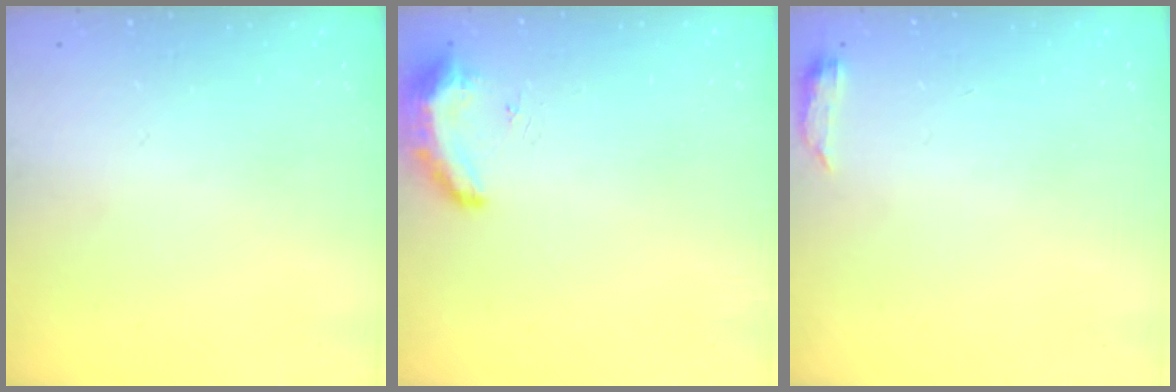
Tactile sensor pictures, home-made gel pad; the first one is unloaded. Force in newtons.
{"total": 8.4, "press": 8.3, "slide": 1.3}
{"total": 3.5, "press": 3.5, "slide": 0.6}